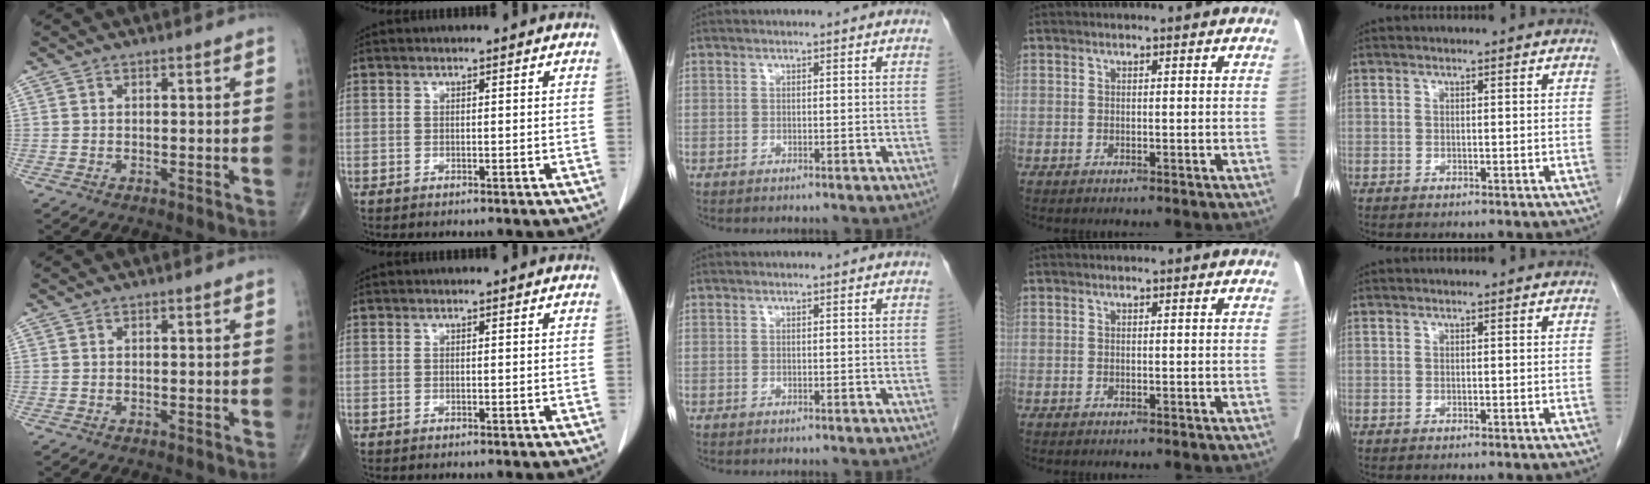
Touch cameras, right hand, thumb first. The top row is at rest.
{}